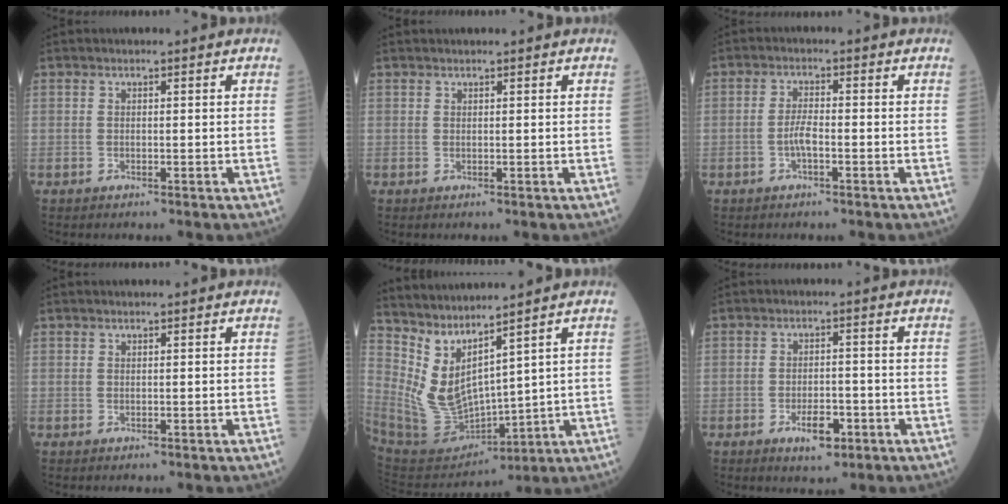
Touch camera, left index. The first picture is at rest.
{"total": 0.5, "force": [0.5, -0.1, 0.1], "torque": [-0.002, 0.012, 0.014]}
{"total": 2.6, "force": [-1.1, 0.5, 2.4], "torque": [-0.048, 0.002, -0.023]}
{"total": 0.0}
{"total": 8.6, "force": [6.2, 1.6, 5.6], "torque": [-0.133, -0.017, 0.153]}
{"total": 4.8, "force": [-2.4, 2.0, 3.6], "torque": [-0.061, 0.000, -0.032]}